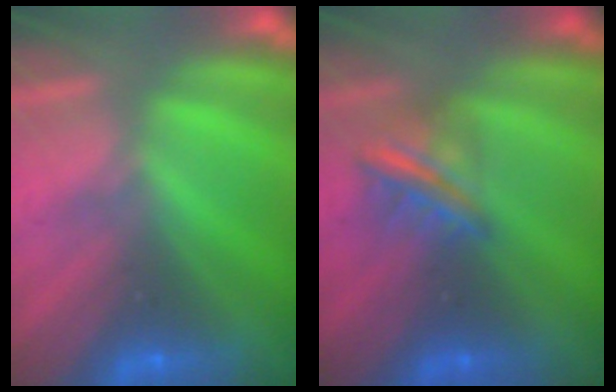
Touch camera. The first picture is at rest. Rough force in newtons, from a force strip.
{"total": 2.9}